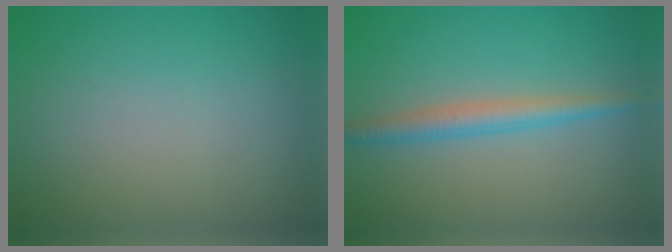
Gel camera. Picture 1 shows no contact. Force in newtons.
{"total": 2.7, "press": 2.7, "slide": 0.0}